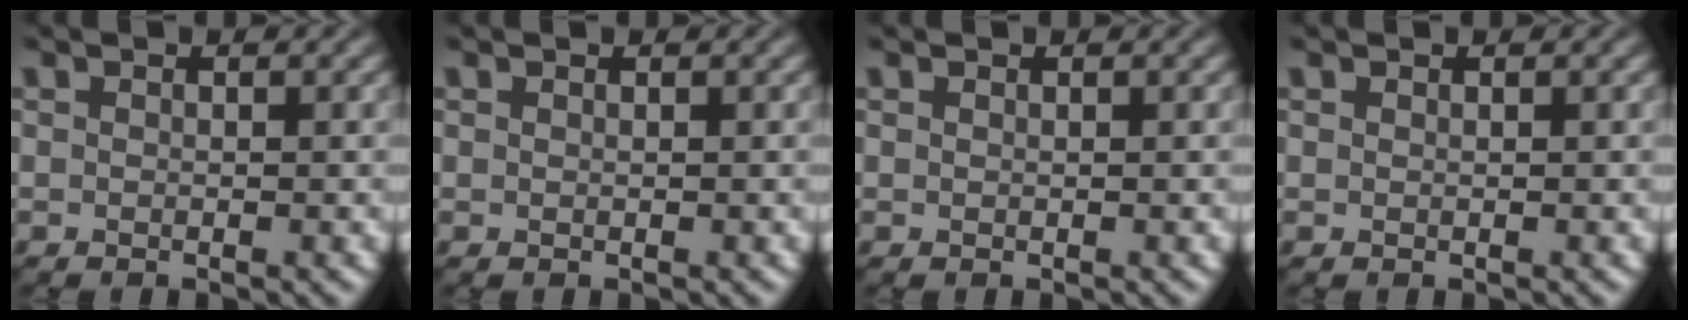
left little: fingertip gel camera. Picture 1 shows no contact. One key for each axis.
{"total": 0.0}
{"total": 0.0}
{"total": 0.0}